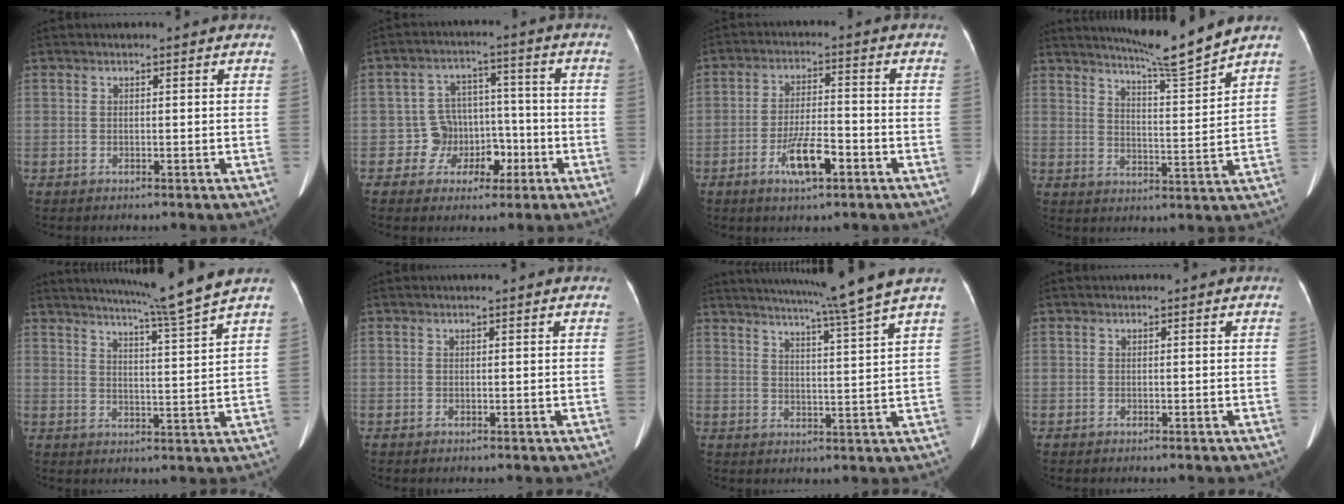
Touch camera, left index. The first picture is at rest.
{"total": 6.5, "force": [-2.3, 6.1, 0.9], "torque": [0.004, 0.027, -0.028]}
{"total": 6.9, "force": [-3.4, 1.7, 5.8], "torque": [-0.113, -0.002, -0.059]}
{"total": 9.1, "force": [8.3, -1.8, 3.3], "torque": [-0.059, -0.023, 0.133]}
{"total": 9.8, "force": [8.4, -2.7, 4.1], "torque": [-0.069, -0.027, 0.125]}
{"total": 0.5, "force": [0.4, 0.0, 0.3], "torque": [-0.003, 0.004, 0.008]}
{"total": 11.7, "force": [9.9, -3.0, 5.6], "torque": [-0.092, -0.029, 0.138]}
{"total": 0.0}